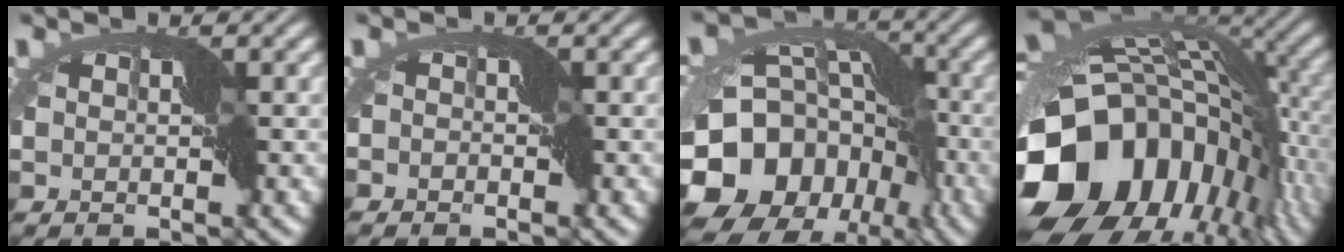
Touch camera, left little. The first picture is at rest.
{"total": 2.0, "force": [-1.8, 1.0, 0.2], "torque": [-0.005, 0.004, -0.032]}
{"total": 18.5, "force": [-6.9, 14.5, 9.0], "torque": [-0.166, -0.009, -0.125]}
{"total": 17.4, "force": [-6.0, 11.6, 11.6], "torque": [-0.267, -0.022, -0.109]}